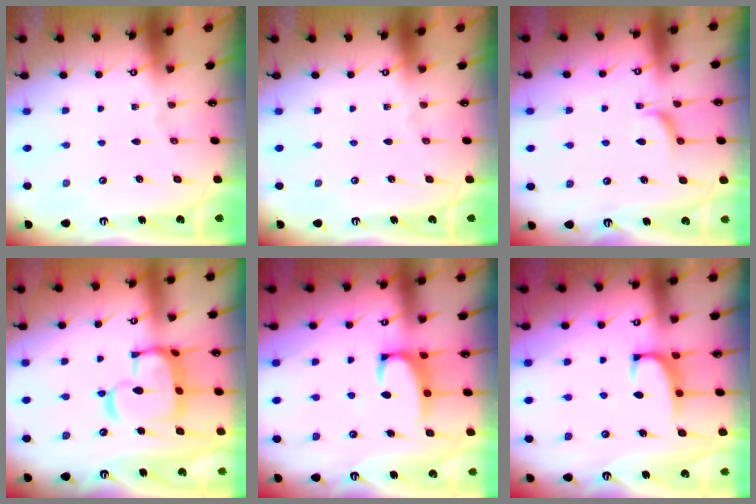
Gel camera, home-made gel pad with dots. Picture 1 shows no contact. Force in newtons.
{"total": 0.0}
{"total": 2.2, "press": 2.1, "slide": 0.7}
{"total": 11.1, "press": 11.1, "slide": 1.4}
{"total": 3.1, "press": 3.0, "slide": 0.9}
{"total": 1.3, "press": 1.1, "slide": 0.8}